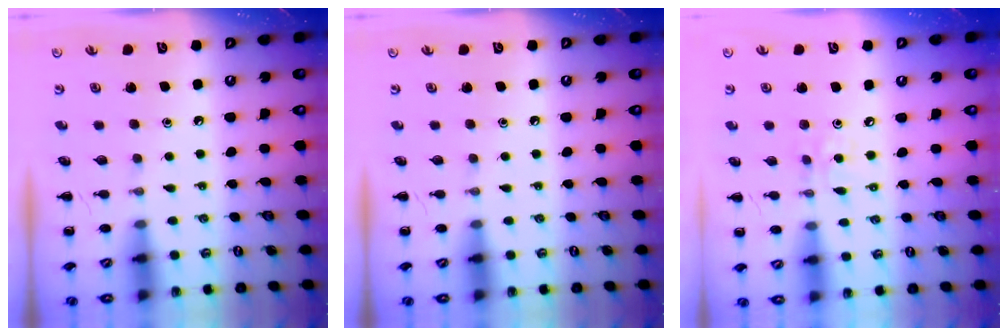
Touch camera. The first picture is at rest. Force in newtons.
{"total": 0.0}
{"total": 2.2, "press": 2.1, "slide": 0.6}